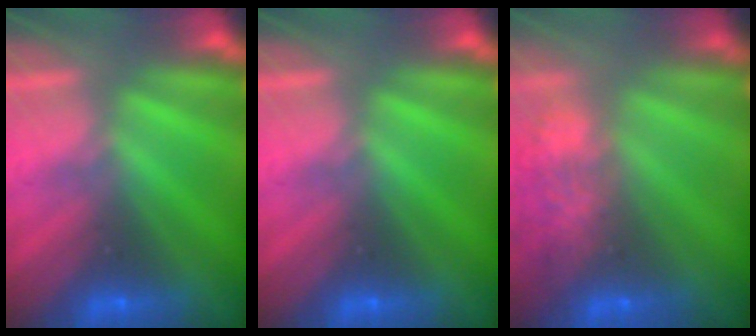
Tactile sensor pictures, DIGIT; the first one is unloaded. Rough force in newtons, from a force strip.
{"total": 0.0}
{"total": 10.8}